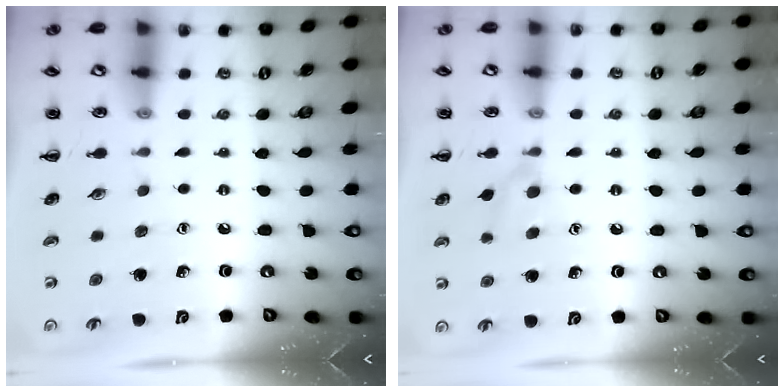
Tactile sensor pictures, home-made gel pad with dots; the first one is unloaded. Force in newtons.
{"total": 5.6, "press": 5.3, "slide": 1.8}